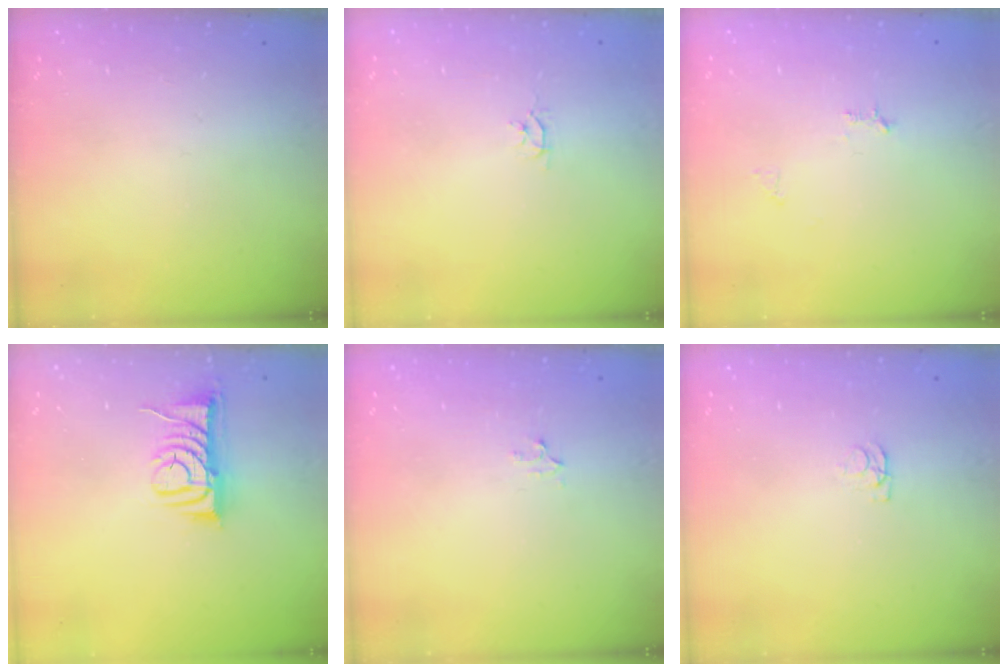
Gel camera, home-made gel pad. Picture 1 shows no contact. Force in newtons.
{"total": 2.6, "press": 2.6, "slide": 0.3}
{"total": 4.9, "press": 4.9, "slide": 0.5}
{"total": 9.0, "press": 8.9, "slide": 0.5}
{"total": 3.0, "press": 3.0, "slide": 0.5}
{"total": 1.2, "press": 1.1, "slide": 0.3}